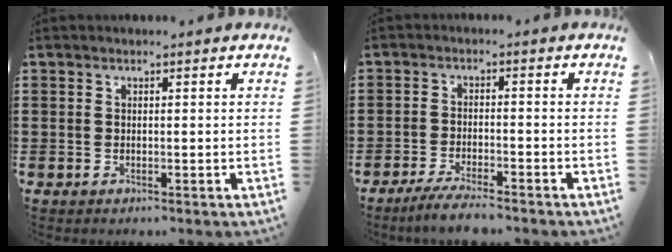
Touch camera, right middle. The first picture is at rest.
{"total": 4.1, "force": [-3.8, 0.0, 1.7], "torque": [-0.037, -0.007, -0.073]}